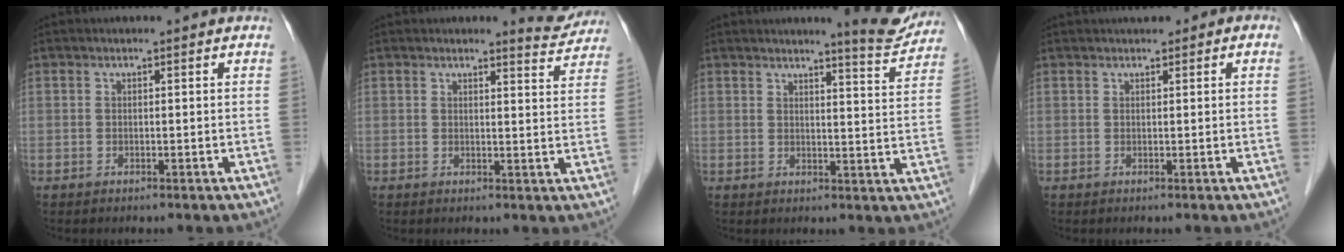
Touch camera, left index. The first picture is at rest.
{"total": 3.9, "force": [3.9, 0.5, 0.3], "torque": [-0.002, -0.023, 0.032]}
{"total": 6.9, "force": [6.4, 0.3, 2.5], "torque": [-0.031, -0.025, 0.070]}
{"total": 2.4, "force": [1.2, 1.2, 1.6], "torque": [-0.028, 0.018, 0.016]}